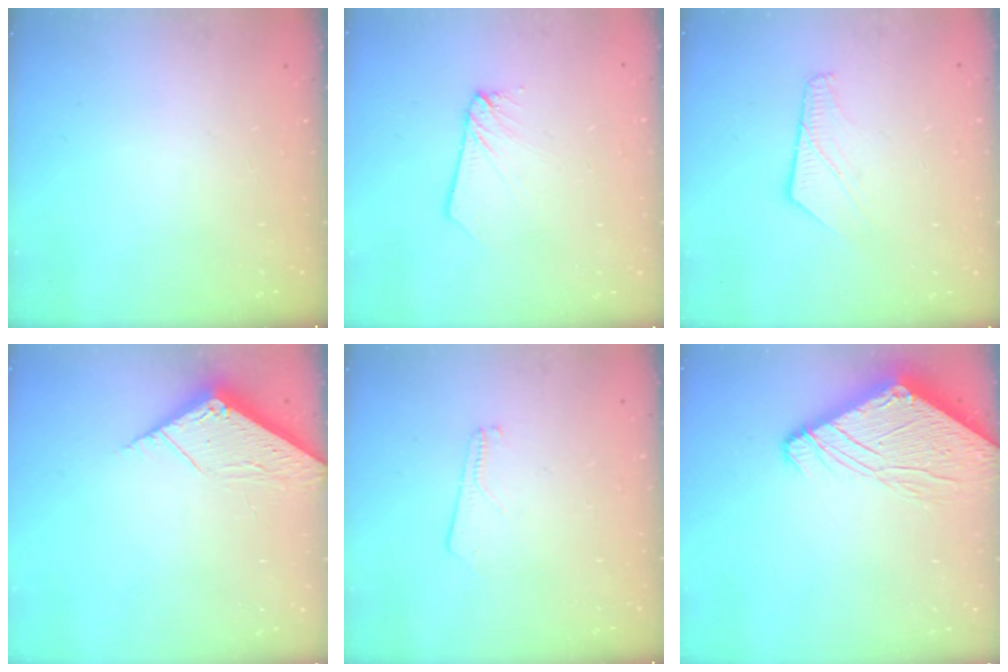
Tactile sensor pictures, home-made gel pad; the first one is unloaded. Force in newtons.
{"total": 2.2, "press": 2.2, "slide": 0.2}
{"total": 7.2, "press": 7.2, "slide": 0.5}
{"total": 6.1, "press": 6.1, "slide": 0.4}
{"total": 2.6, "press": 2.6, "slide": 0.3}
{"total": 13.4, "press": 13.3, "slide": 1.4}